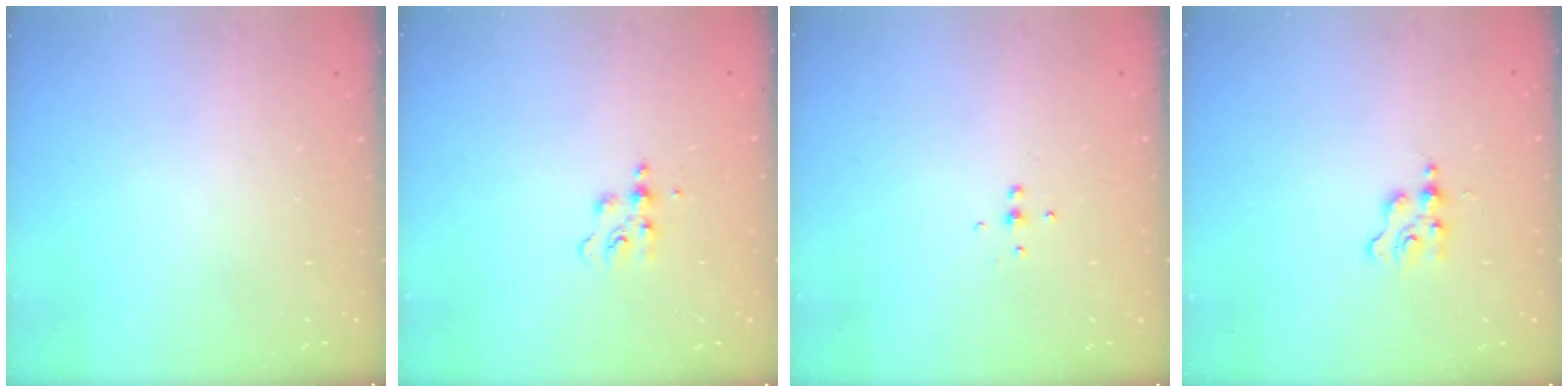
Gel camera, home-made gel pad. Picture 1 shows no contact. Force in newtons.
{"total": 6.1, "press": 6.1, "slide": 0.6}
{"total": 3.9, "press": 3.9, "slide": 0.3}
{"total": 1.7, "press": 1.7, "slide": 0.2}